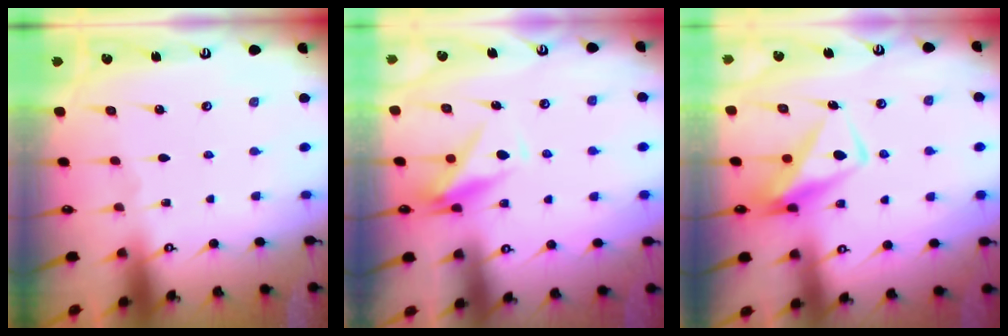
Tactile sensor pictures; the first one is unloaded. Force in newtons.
{"total": 9.2, "press": 9.1, "slide": 1.6}
{"total": 9.4, "press": 9.4, "slide": 0.9}